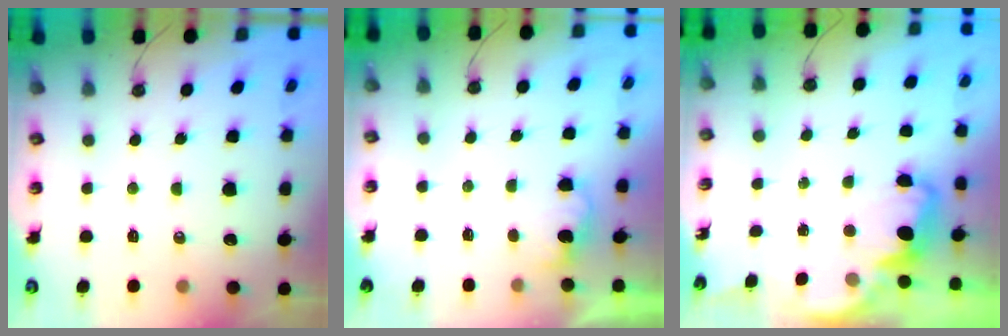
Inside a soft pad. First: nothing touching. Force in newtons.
{"total": 2.2, "press": 2.0, "slide": 0.9}
{"total": 2.5, "press": 2.4, "slide": 0.7}